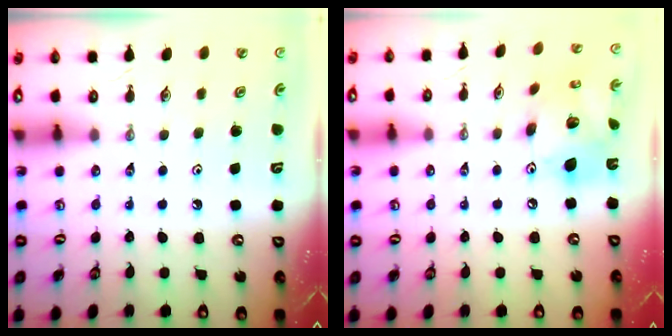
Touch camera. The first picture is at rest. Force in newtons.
{"total": 15.3, "press": 15.2, "slide": 1.6}